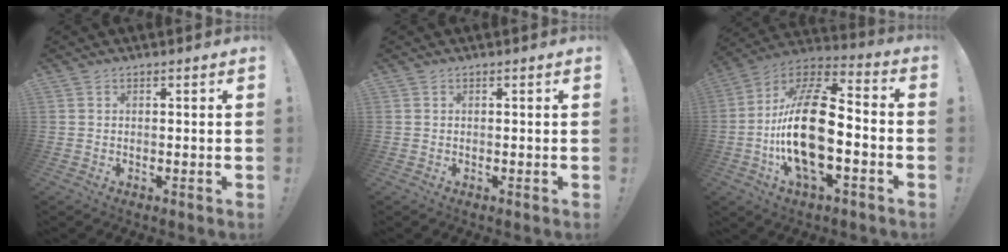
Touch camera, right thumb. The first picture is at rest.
{"total": 0.0}
{"total": 23.9, "force": [-4.3, 11.1, 20.7], "torque": [-0.404, 0.022, -0.072]}